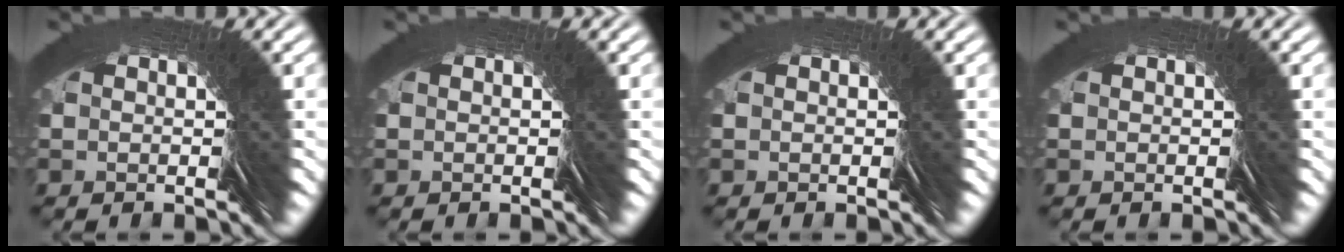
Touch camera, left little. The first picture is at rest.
{"total": 0.0}
{"total": 0.0}
{"total": 0.0}